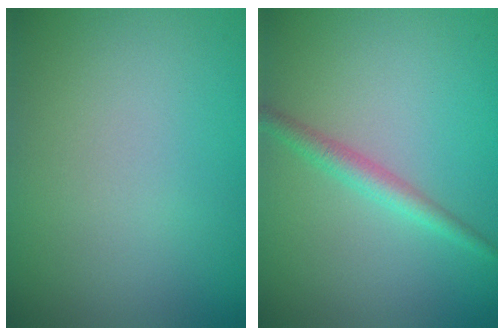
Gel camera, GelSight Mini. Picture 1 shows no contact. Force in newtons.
{"total": 1.9, "press": 1.9, "slide": 0.0}